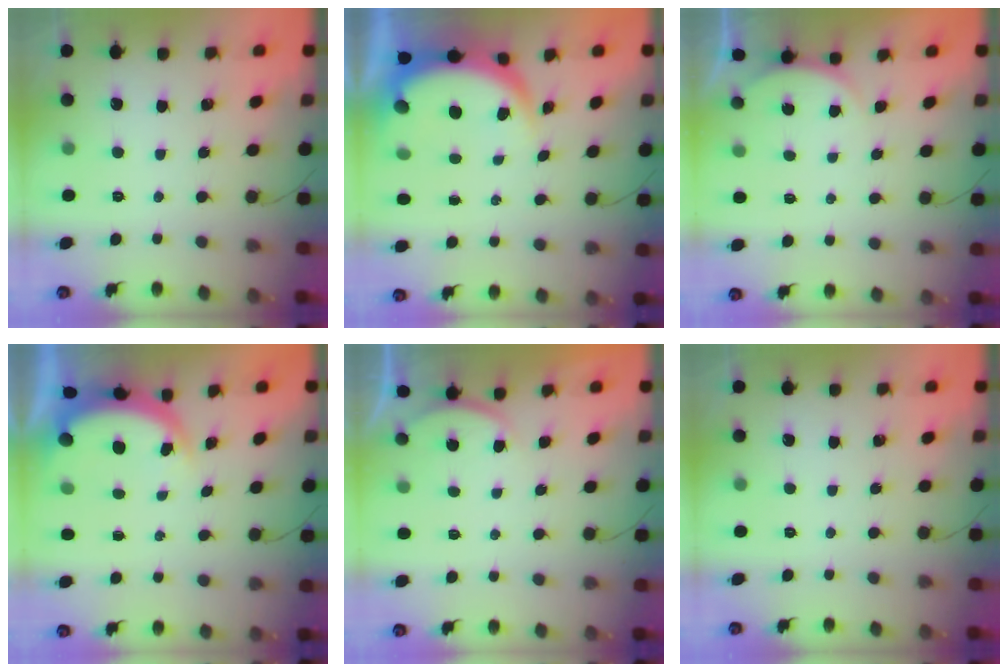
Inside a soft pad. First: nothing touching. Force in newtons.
{"total": 6.9, "press": 6.6, "slide": 1.8}
{"total": 2.3, "press": 2.3, "slide": 0.5}
{"total": 4.9, "press": 4.7, "slide": 1.3}
{"total": 2.8, "press": 2.7, "slide": 0.6}
{"total": 0.0}